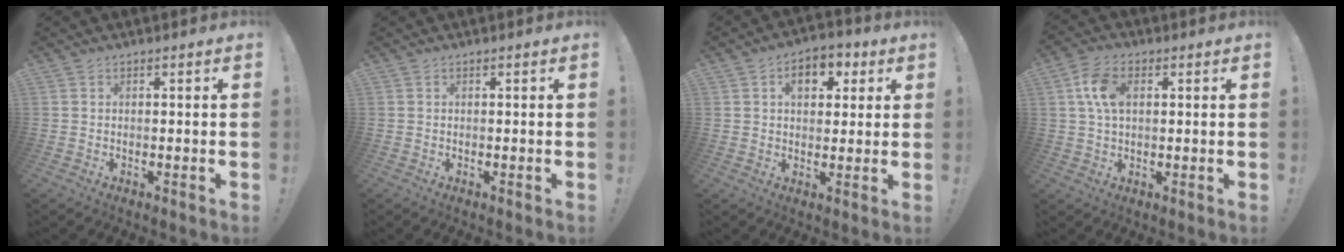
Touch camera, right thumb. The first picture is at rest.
{"total": 0.0}
{"total": 8.2, "force": [3.0, 5.7, 5.1], "torque": [-0.054, -0.005, 0.049]}
{"total": 9.3, "force": [2.2, 6.0, 6.7], "torque": [-0.125, 0.007, 0.042]}